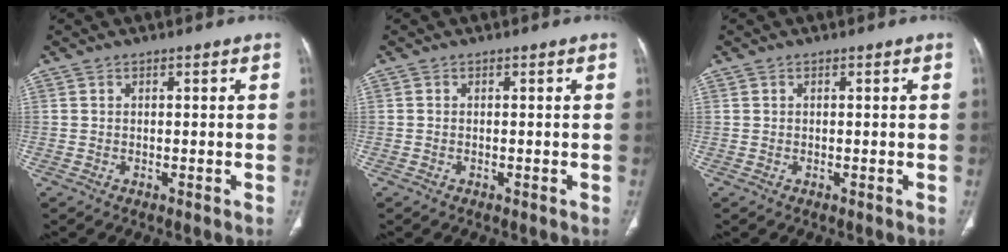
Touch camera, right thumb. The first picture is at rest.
{"total": 0.0}
{"total": 0.0}